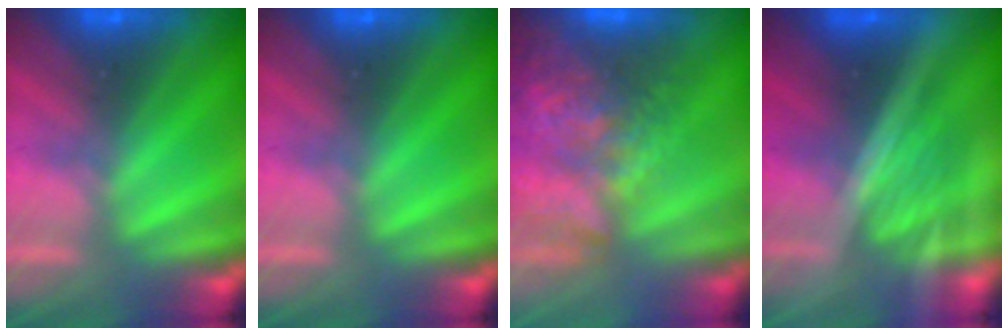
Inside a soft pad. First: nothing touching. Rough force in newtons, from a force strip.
{"total": 0.0}
{"total": 7.6}
{"total": 1.7}